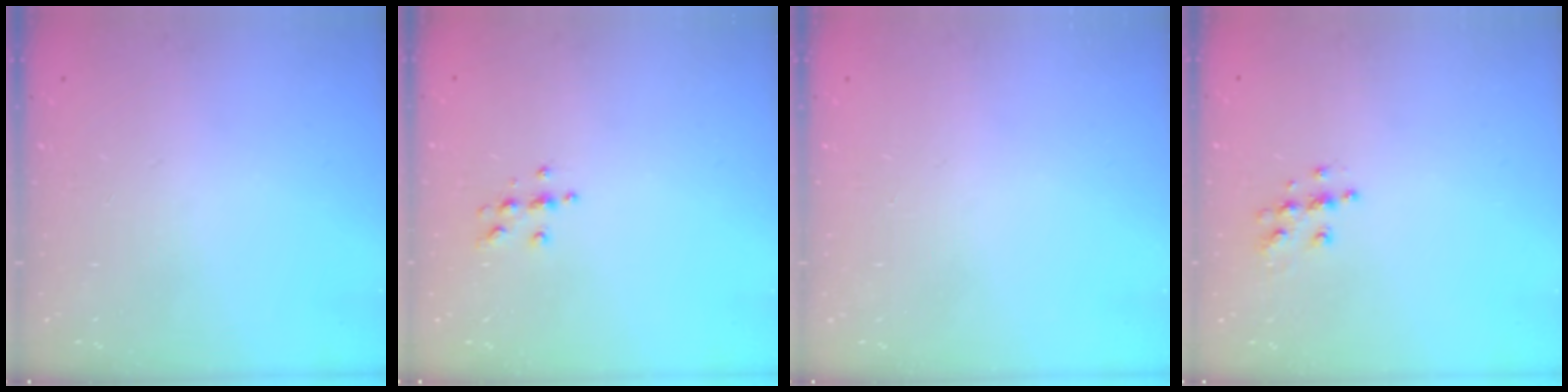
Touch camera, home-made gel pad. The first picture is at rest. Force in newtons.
{"total": 3.9, "press": 3.9, "slide": 0.6}
{"total": 0.0}
{"total": 6.4, "press": 6.4, "slide": 0.2}